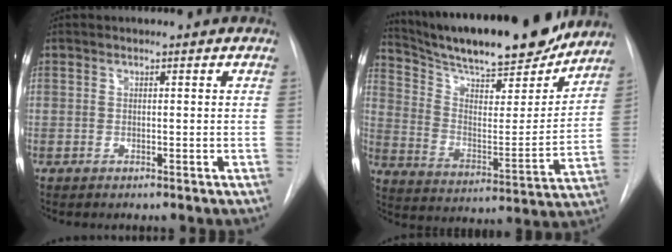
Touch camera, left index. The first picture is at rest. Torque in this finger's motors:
{"motor_torque": [0.30, -0.84, 0.49, 0.13]}